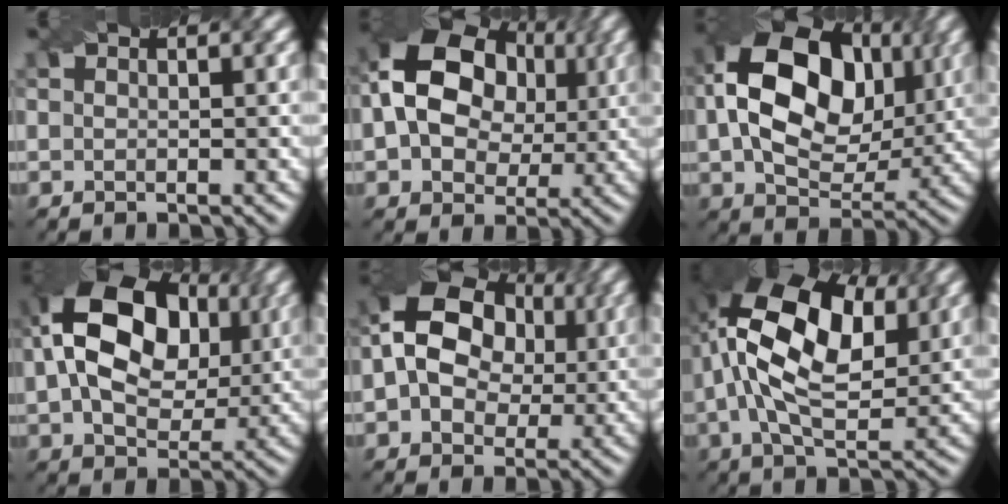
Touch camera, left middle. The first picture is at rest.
{"total": 14.5, "force": [3.0, 11.3, 8.7], "torque": [-0.182, 0.042, 0.046]}
{"total": 14.8, "force": [3.0, 10.1, 10.4], "torque": [-0.191, 0.017, 0.059]}
{"total": 16.9, "force": [4.1, 12.0, 11.1], "torque": [-0.207, 0.048, 0.076]}
{"total": 13.2, "force": [2.7, 10.3, 7.8], "torque": [-0.157, 0.047, 0.030]}
{"total": 14.4, "force": [3.7, 7.8, 11.5], "torque": [-0.202, 0.021, 0.056]}